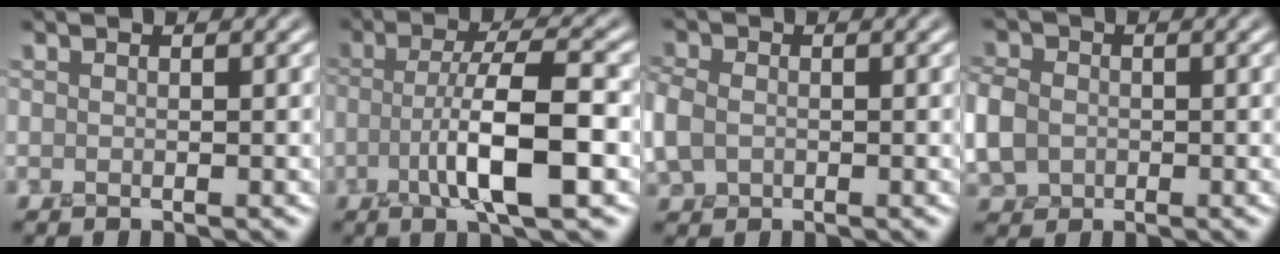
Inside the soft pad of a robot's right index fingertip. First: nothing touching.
{"total": 6.7, "force": [-1.7, 1.5, 6.3], "torque": [-0.113, 0.011, -0.029]}
{"total": 2.3, "force": [0.0, 2.1, 1.0], "torque": [-0.033, 0.006, -0.008]}
{"total": 3.5, "force": [-0.2, 3.2, 1.4], "torque": [-0.044, 0.005, -0.005]}